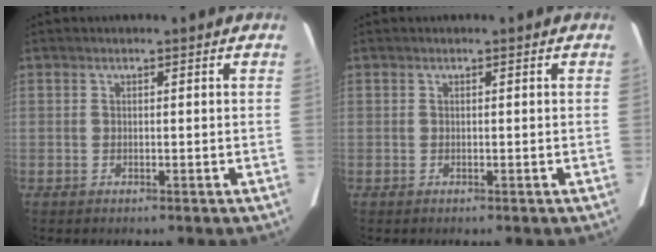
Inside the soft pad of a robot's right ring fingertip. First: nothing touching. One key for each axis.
{"total": 0.0}